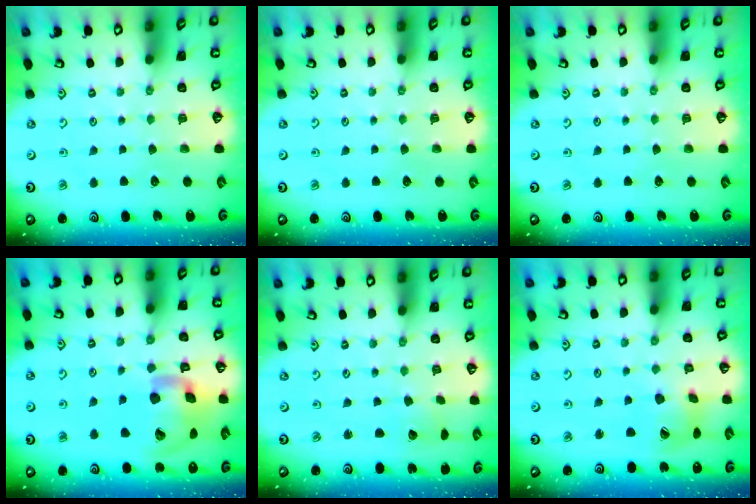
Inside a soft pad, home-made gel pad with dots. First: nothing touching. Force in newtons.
{"total": 0.0}
{"total": 0.0}
{"total": 19.2, "press": 19.0, "slide": 3.2}
{"total": 2.3, "press": 2.3, "slide": 0.2}
{"total": 10.1, "press": 10.0, "slide": 1.2}